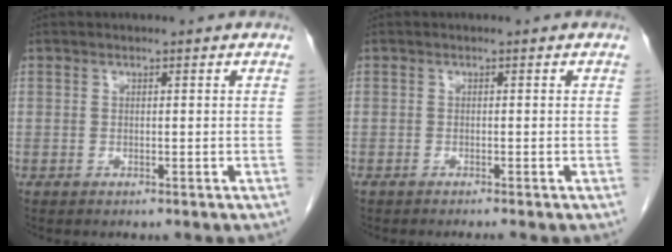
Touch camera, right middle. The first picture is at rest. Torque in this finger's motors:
{"motor_torque": [0.11, -0.07, 0.00, 0.00]}